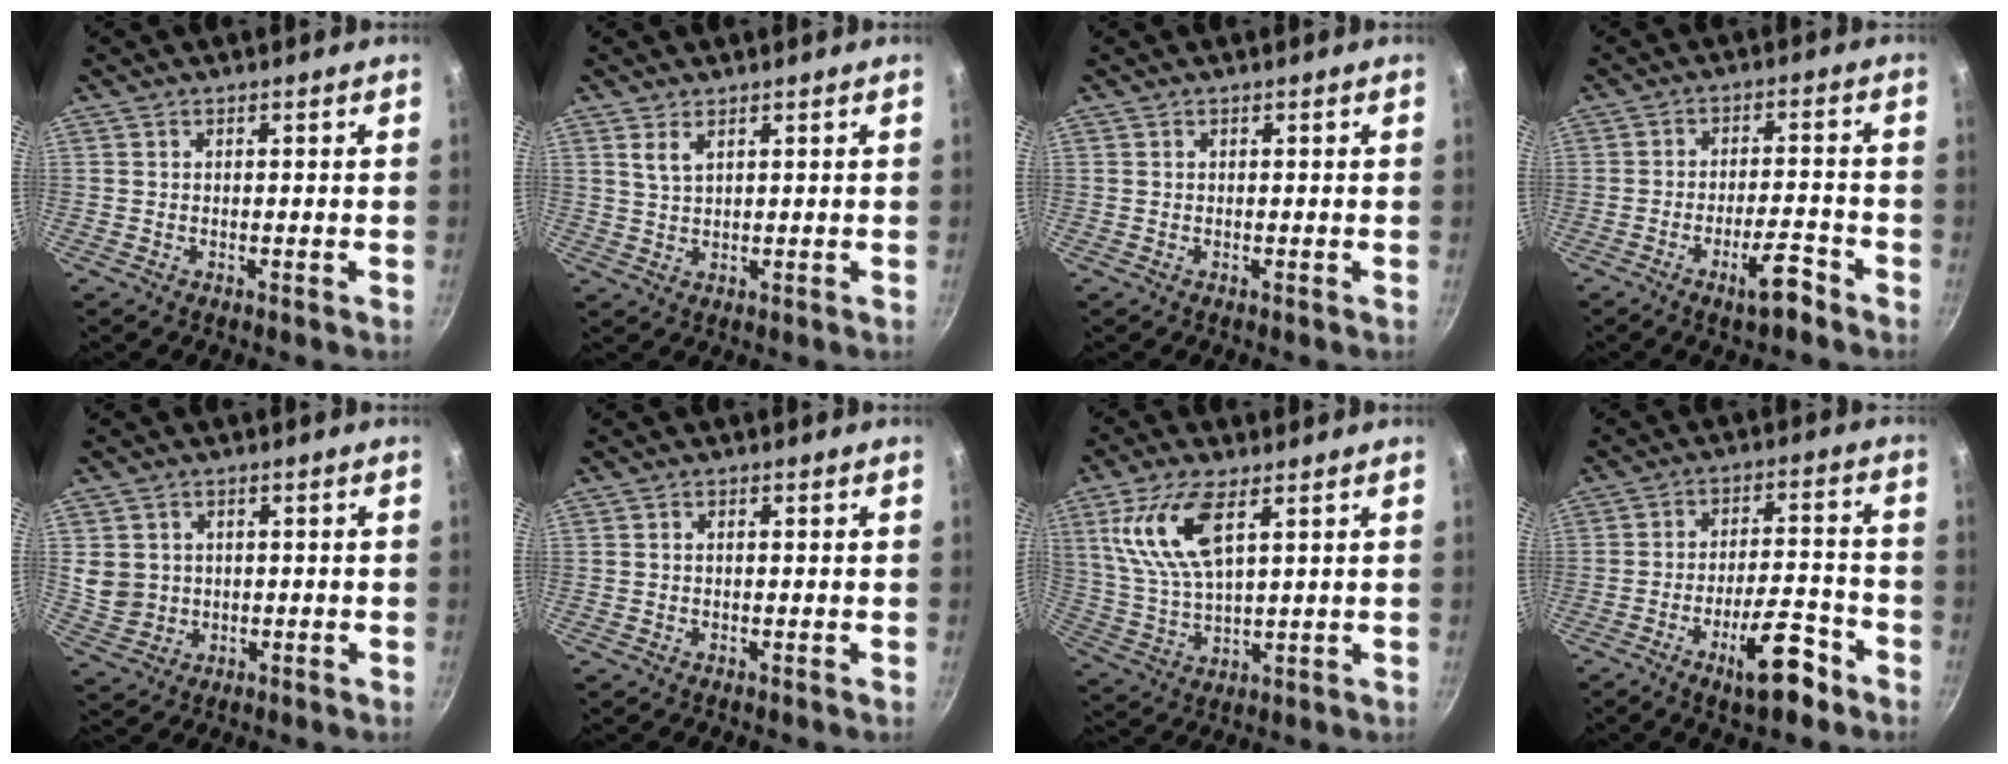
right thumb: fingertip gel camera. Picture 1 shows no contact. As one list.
[{"total": 2.9, "force": [1.7, 1.2, 2.1], "torque": [-0.041, -0.010, 0.036]}, {"total": 0.0}, {"total": 6.7, "force": [-4.2, 1.8, 4.9], "torque": [-0.068, 0.032, -0.065]}, {"total": 5.8, "force": [0.6, 5.3, 2.3], "torque": [-0.028, 0.002, 0.021]}, {"total": 0.5, "force": [0.0, 0.3, 0.4], "torque": [-0.009, 0.003, -0.001]}, {"total": 12.9, "force": [5.4, 5.2, 10.5], "torque": [-0.208, -0.012, 0.116]}, {"total": 11.0, "force": [-6.4, 3.7, 8.1], "torque": [-0.109, 0.048, -0.095]}]